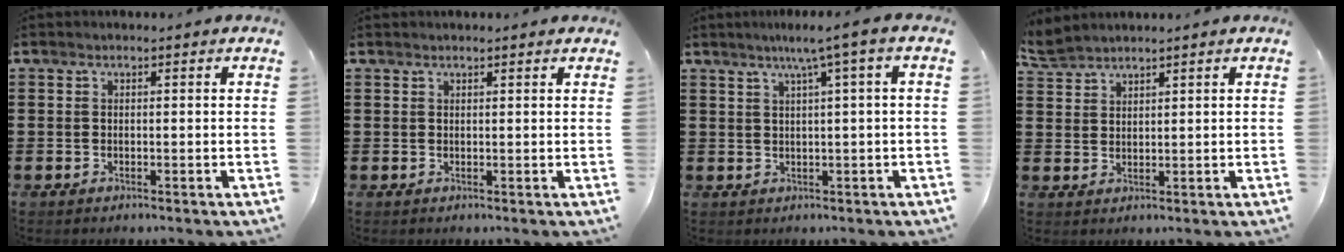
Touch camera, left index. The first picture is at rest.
{"total": 0.7, "force": [0.6, 0.2, 0.1], "torque": [-0.004, 0.002, 0.012]}
{"total": 3.8, "force": [1.4, -0.6, 3.5], "torque": [-0.067, -0.003, 0.019]}
{"total": 2.9, "force": [2.8, 0.5, 0.6], "torque": [-0.021, -0.002, 0.055]}